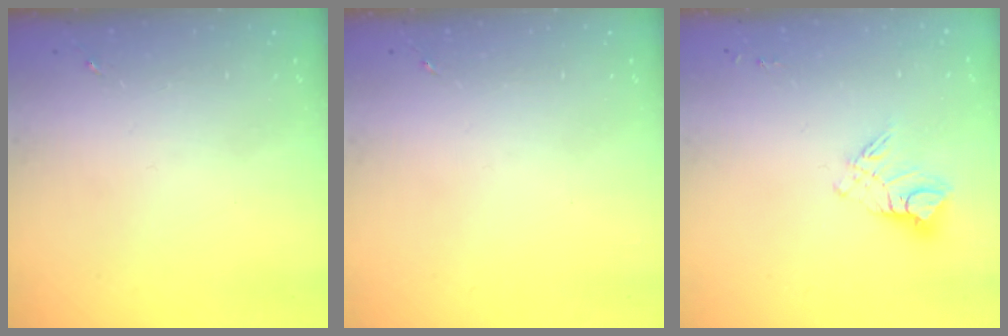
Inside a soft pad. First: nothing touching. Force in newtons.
{"total": 0.0}
{"total": 9.7, "press": 9.6, "slide": 0.8}